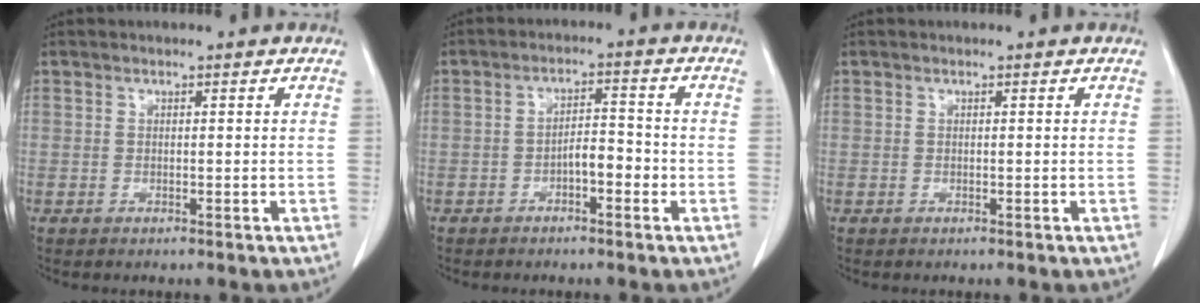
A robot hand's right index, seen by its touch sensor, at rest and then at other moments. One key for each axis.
{"total": 3.8, "fx": -1.6, "fy": 1.3, "fz": 3.1, "tx": -0.051, "ty": 0.014, "tz": -0.027}
{"total": 0.0}